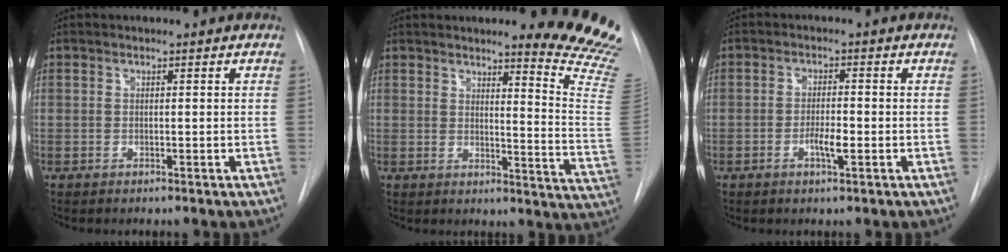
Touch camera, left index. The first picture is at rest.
{"total": 13.7, "force": [12.8, -1.2, 4.8], "torque": [-0.054, -0.158, 0.121]}
{"total": 3.3, "force": [-1.8, 0.5, 2.6], "torque": [-0.047, -0.005, -0.028]}